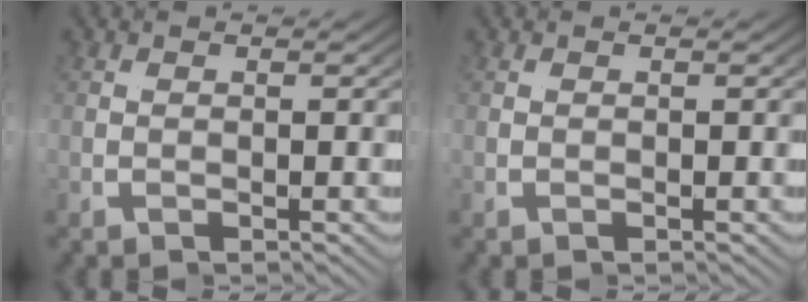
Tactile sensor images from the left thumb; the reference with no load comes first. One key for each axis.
{"total": 0.0}